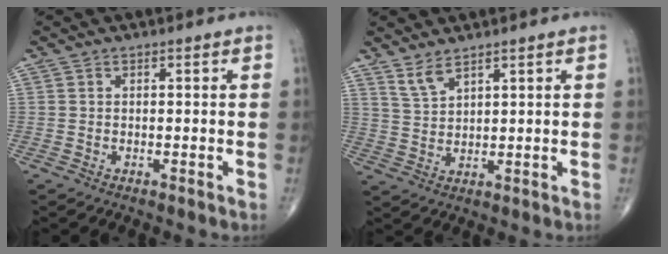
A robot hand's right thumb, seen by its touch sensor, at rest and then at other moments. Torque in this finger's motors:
{"motor_torque": [-0.80, 0.35, -0.15, 0.22, 0.10]}